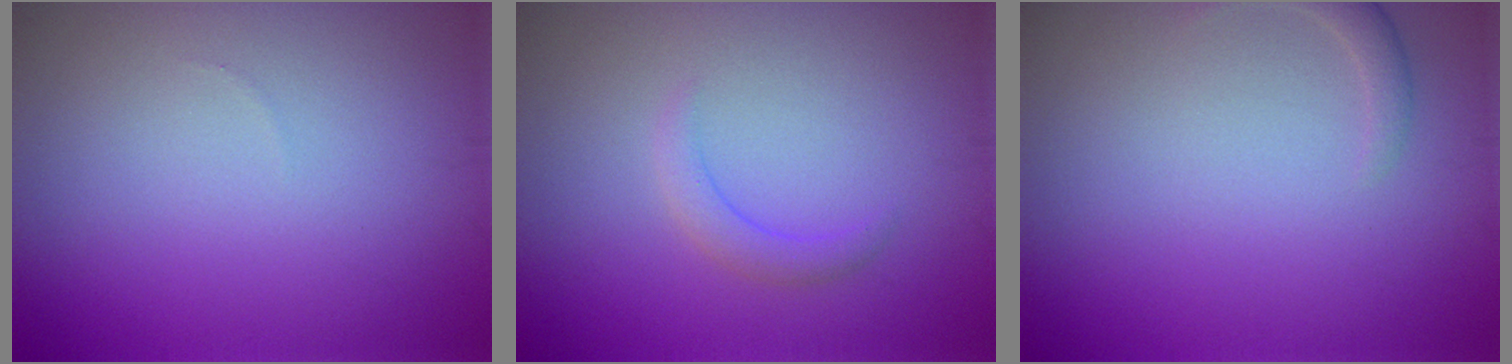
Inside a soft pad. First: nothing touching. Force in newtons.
{"total": 1.5, "press": 1.5, "slide": 0.1}
{"total": 1.4, "press": 1.4, "slide": 0.1}